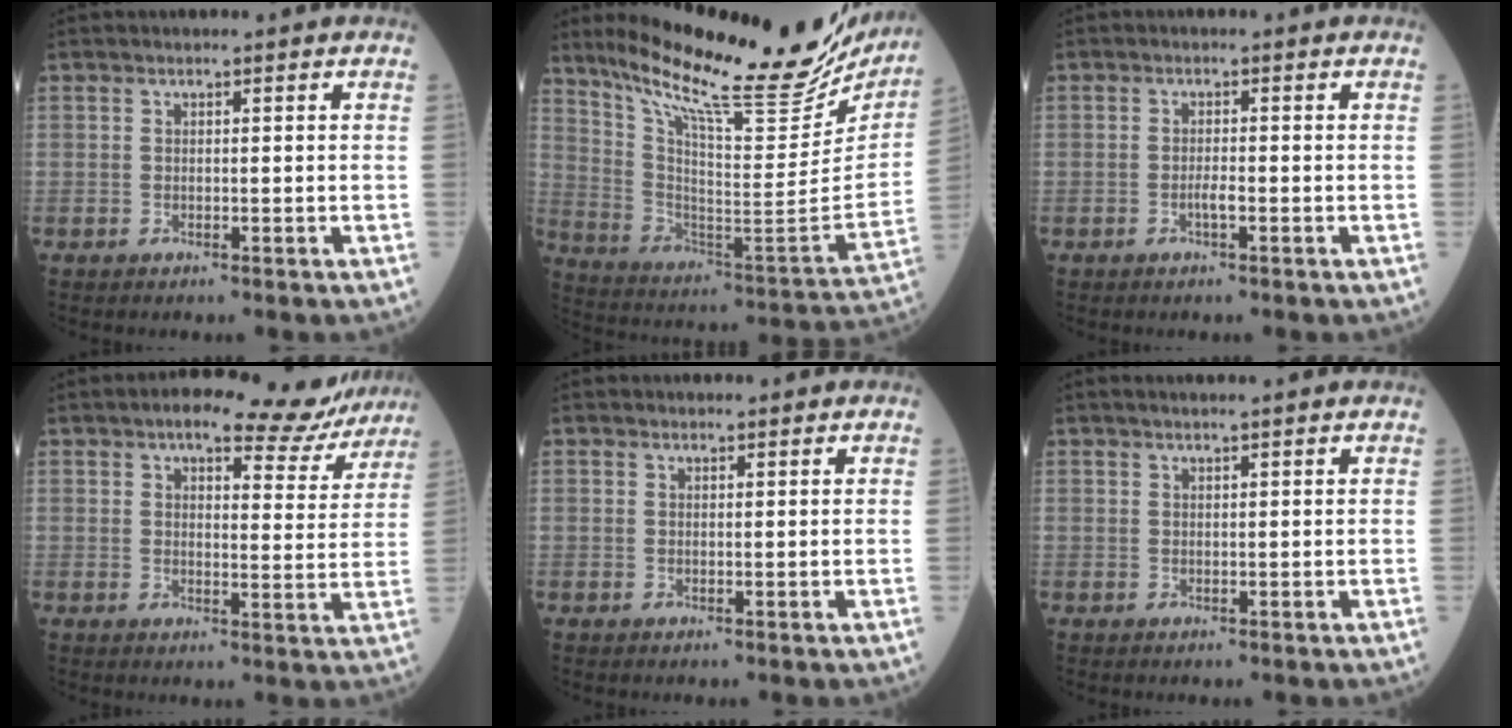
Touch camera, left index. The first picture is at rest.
{"total": 29.0, "force": [24.2, 5.1, 15.1], "torque": [-0.251, -0.059, 0.347]}
{"total": 1.4, "force": [-0.7, 0.1, 1.2], "torque": [-0.025, -0.001, -0.014]}
{"total": 10.7, "force": [8.7, 3.8, 4.9], "torque": [-0.052, 0.002, 0.092]}
{"total": 0.8, "force": [0.8, 0.1, 0.0], "torque": [-0.008, 0.000, 0.013]}
{"total": 3.6, "force": [3.1, -0.4, 1.7], "torque": [-0.020, 0.018, 0.042]}